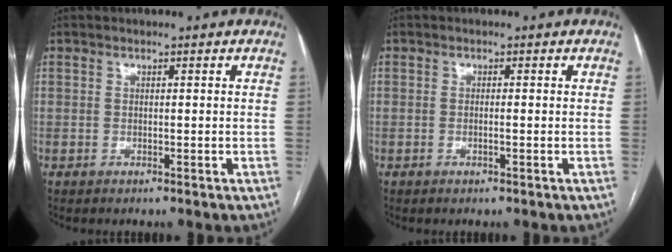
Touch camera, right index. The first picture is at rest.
{"total": 0.6, "force": [-0.2, 0.0, 0.6], "torque": [-0.012, 0.000, -0.002]}